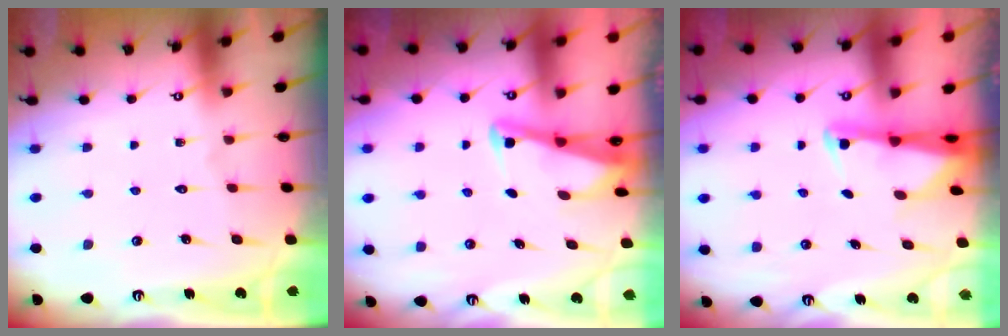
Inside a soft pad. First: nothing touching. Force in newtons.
{"total": 2.9, "press": 2.8, "slide": 0.3}
{"total": 2.5, "press": 2.4, "slide": 0.5}